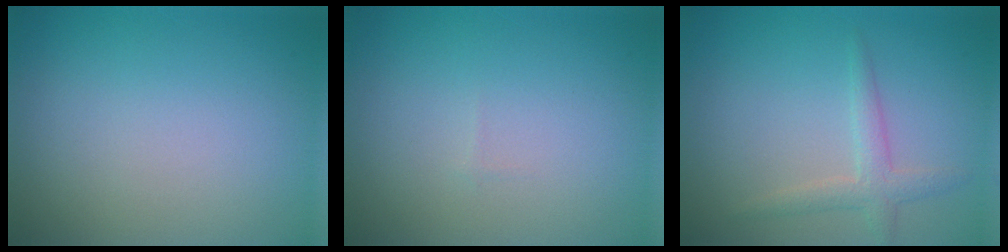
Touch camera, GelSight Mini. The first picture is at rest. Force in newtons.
{"total": 0.0}
{"total": 2.1, "press": 2.0, "slide": 0.1}